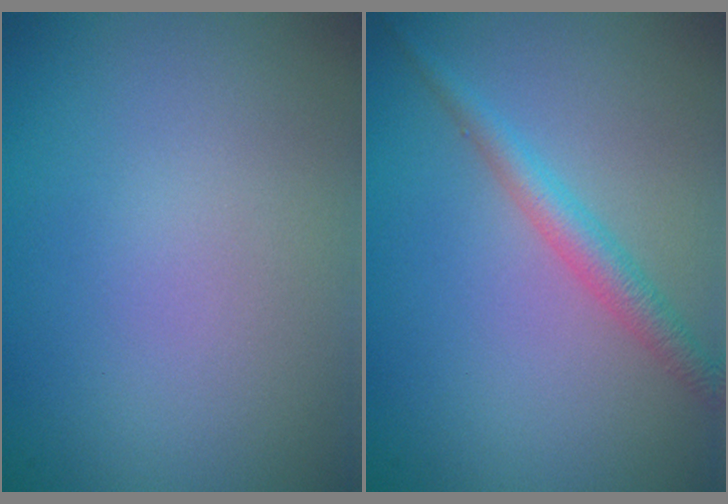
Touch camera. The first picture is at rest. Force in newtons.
{"total": 2.3, "press": 2.3, "slide": 0.1}